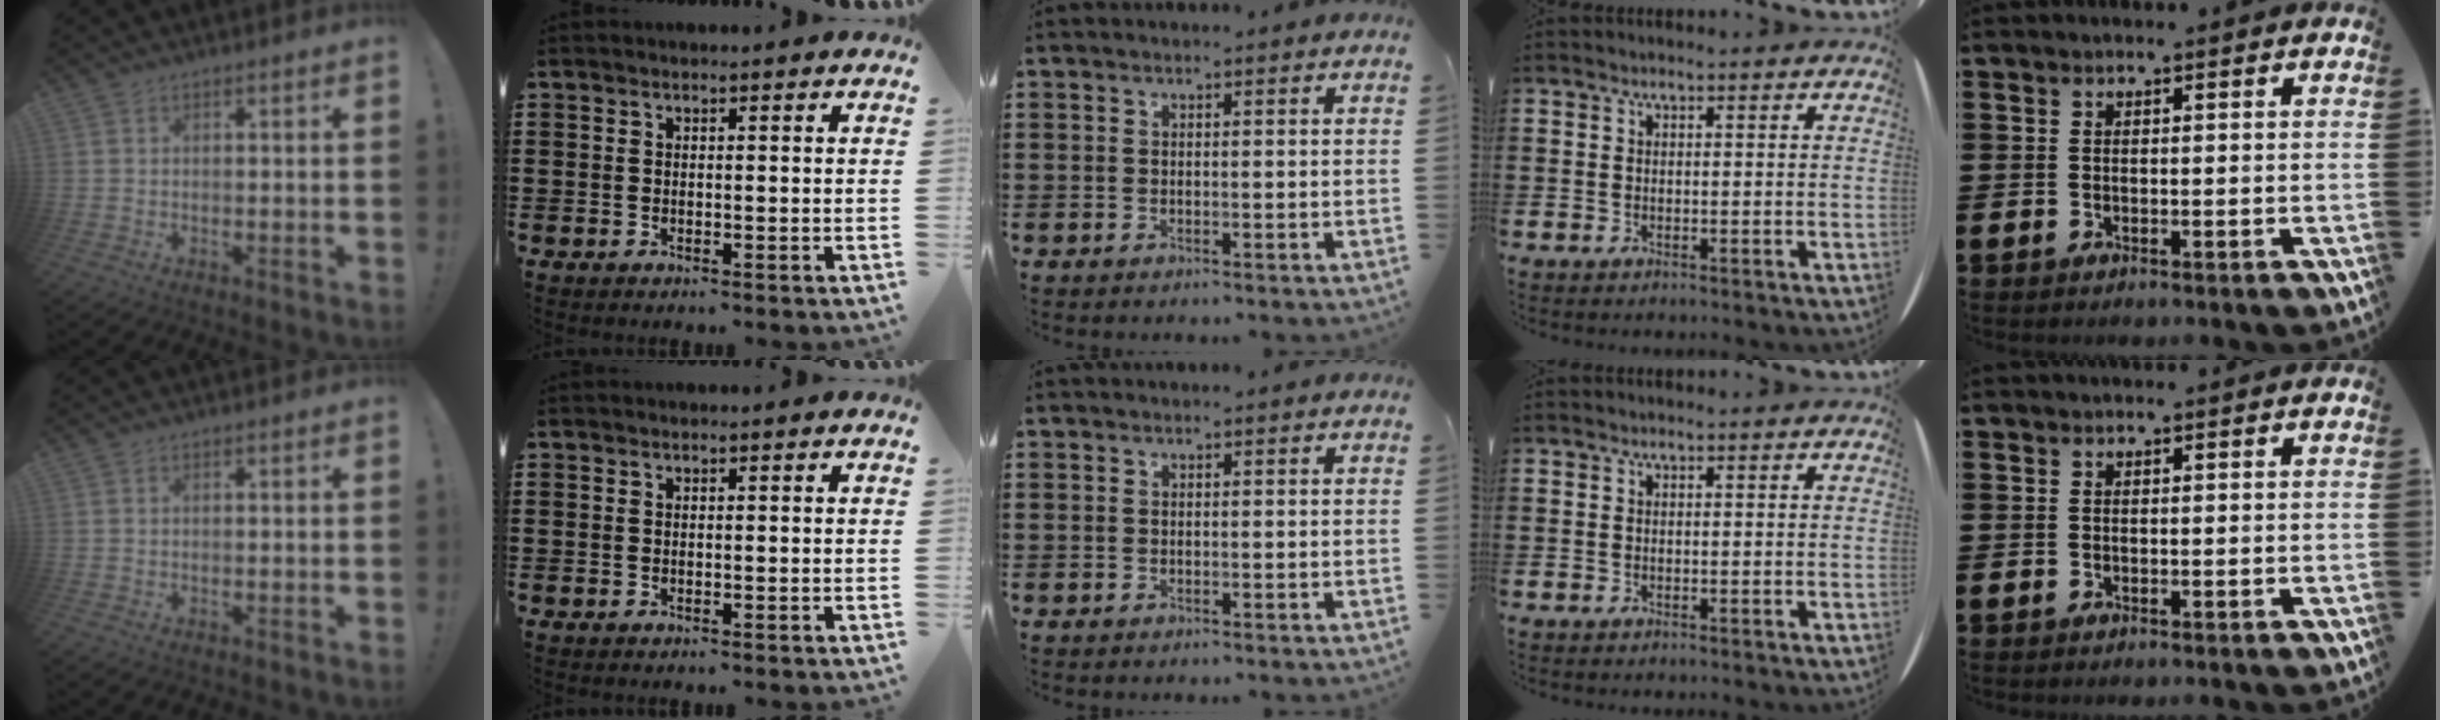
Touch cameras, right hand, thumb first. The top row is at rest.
{}